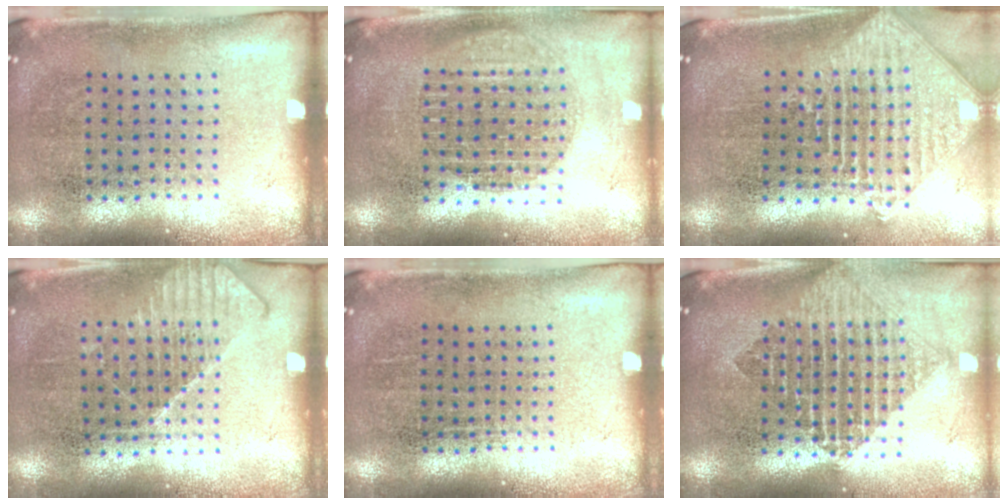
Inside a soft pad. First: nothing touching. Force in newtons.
{"total": 1.7, "press": 1.5, "slide": 0.9}
{"total": 2.2, "press": 1.8, "slide": 1.3}
{"total": 1.2, "press": 1.2, "slide": 0.3}
{"total": 0.0}
{"total": 2.0, "press": 1.6, "slide": 1.2}